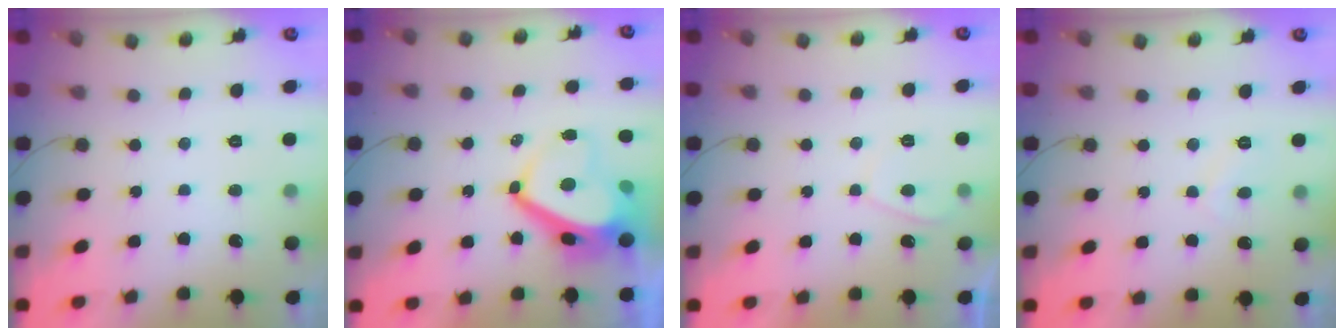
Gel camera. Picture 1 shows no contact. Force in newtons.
{"total": 7.7, "press": 7.7, "slide": 0.7}
{"total": 2.4, "press": 2.3, "slide": 0.7}
{"total": 2.1, "press": 2.1, "slide": 0.3}